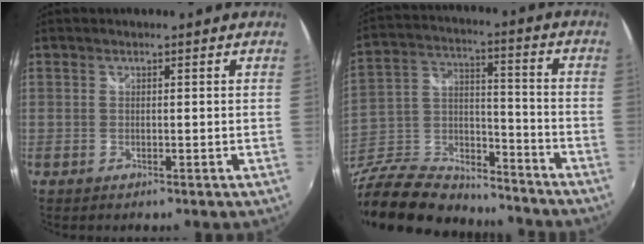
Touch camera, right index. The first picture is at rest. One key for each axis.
{"total": 25.4, "fx": -19.7, "fy": 10.7, "fz": 11.9, "tx": -0.280, "ty": 0.007, "tz": -0.322}